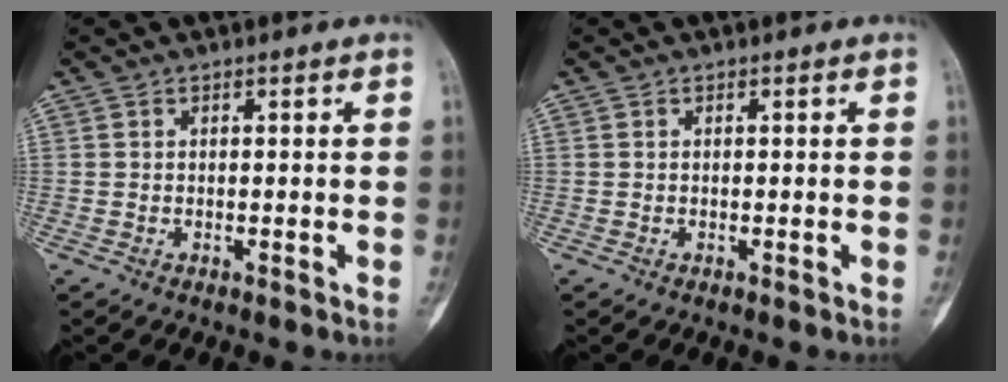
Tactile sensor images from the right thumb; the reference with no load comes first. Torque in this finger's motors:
{"motor_torque": [0.02, 0.02, 0.00, -0.03, 0.03]}